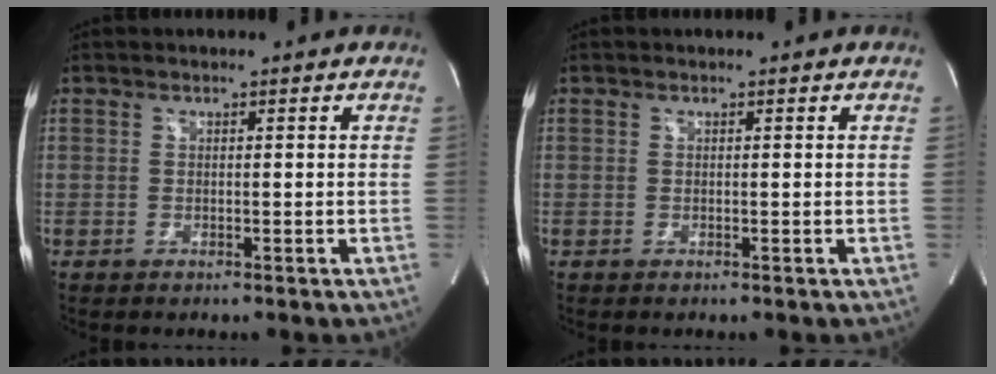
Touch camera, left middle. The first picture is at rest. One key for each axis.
{"total": 0.0}